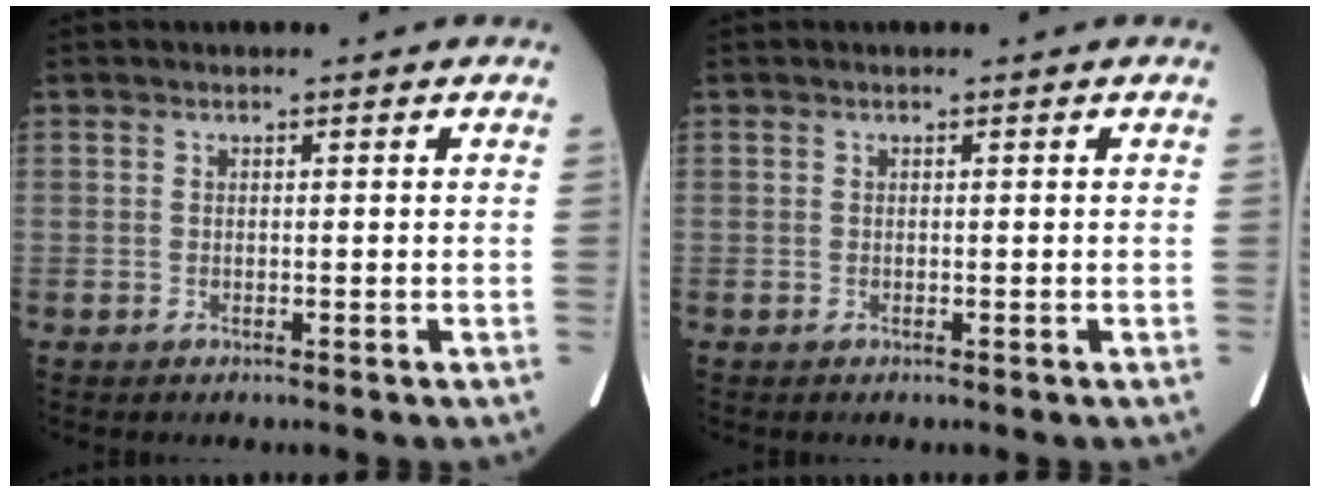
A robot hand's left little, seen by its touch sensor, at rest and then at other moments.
{"total": 0.0}